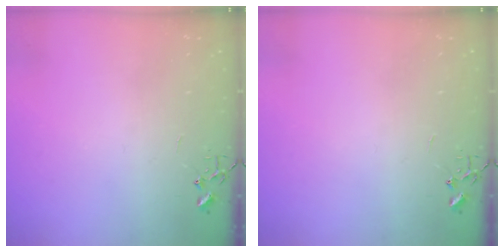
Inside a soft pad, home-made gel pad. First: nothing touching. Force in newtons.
{"total": 0.0}